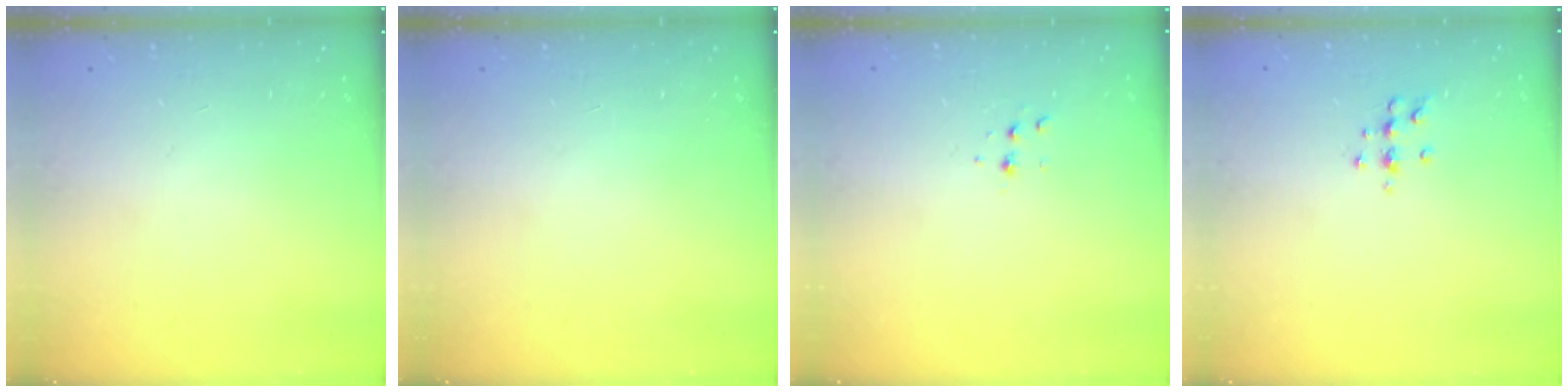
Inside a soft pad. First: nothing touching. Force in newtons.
{"total": 0.0}
{"total": 3.8, "press": 3.7, "slide": 1.1}
{"total": 5.7, "press": 5.7, "slide": 0.8}